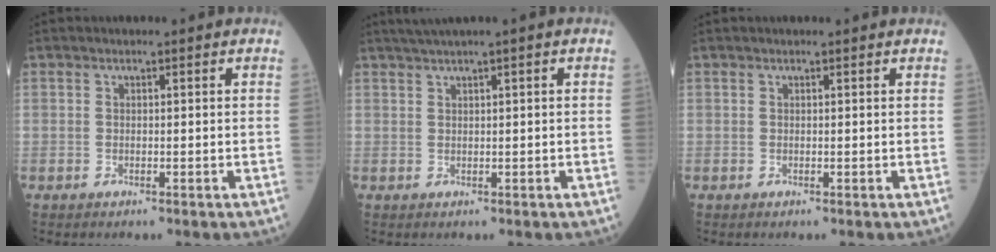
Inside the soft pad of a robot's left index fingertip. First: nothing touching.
{"total": 2.4, "force": [1.5, -0.5, 1.7], "torque": [-0.038, 0.010, 0.035]}
{"total": 0.8, "force": [0.8, 0.0, 0.2], "torque": [-0.007, 0.006, 0.010]}